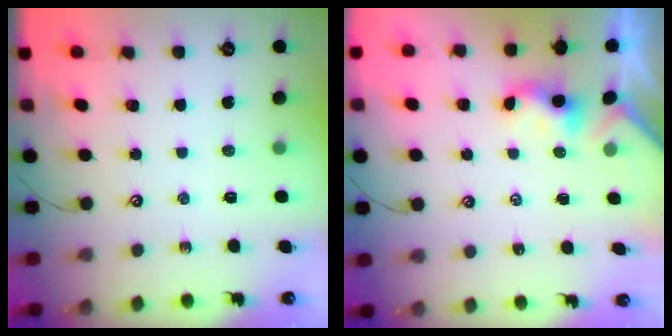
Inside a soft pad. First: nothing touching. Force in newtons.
{"total": 0.0}